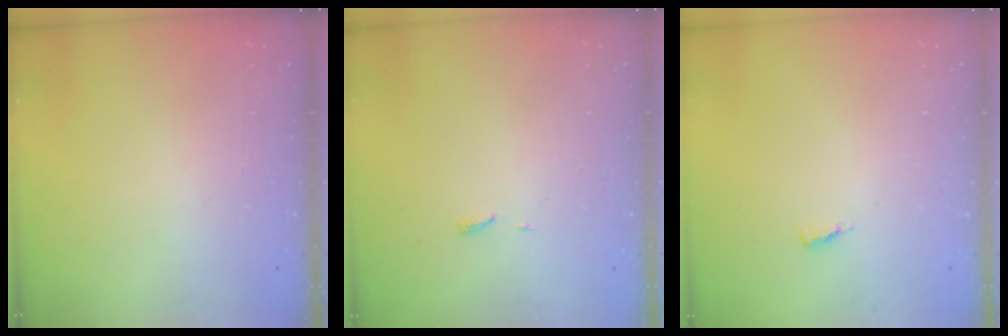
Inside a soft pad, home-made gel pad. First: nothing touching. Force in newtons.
{"total": 3.9, "press": 3.9, "slide": 0.6}
{"total": 3.7, "press": 3.7, "slide": 0.5}